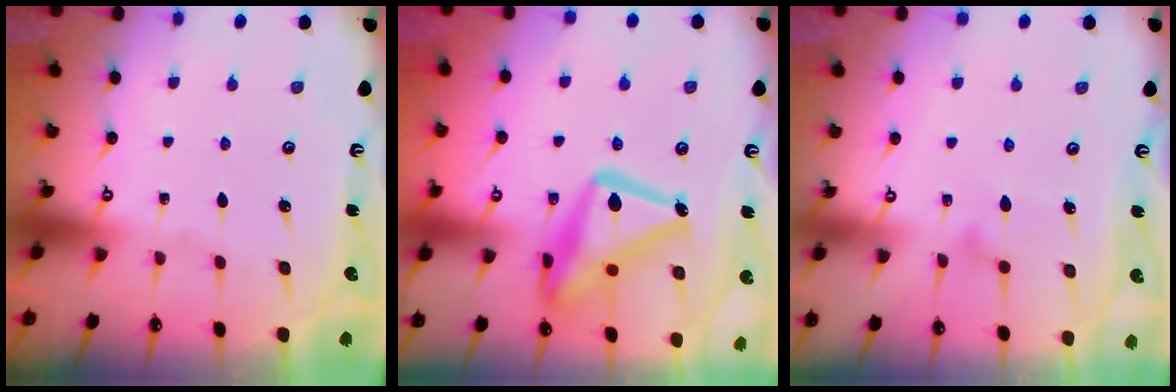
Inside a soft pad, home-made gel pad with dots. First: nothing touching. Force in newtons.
{"total": 20.6, "press": 20.6, "slide": 1.4}
{"total": 11.5, "press": 11.5, "slide": 0.3}